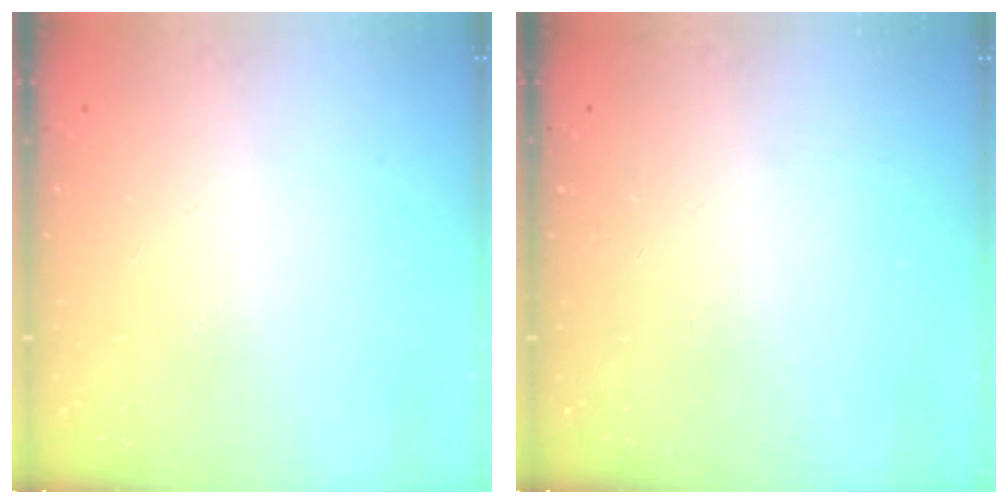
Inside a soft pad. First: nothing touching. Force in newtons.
{"total": 0.0}